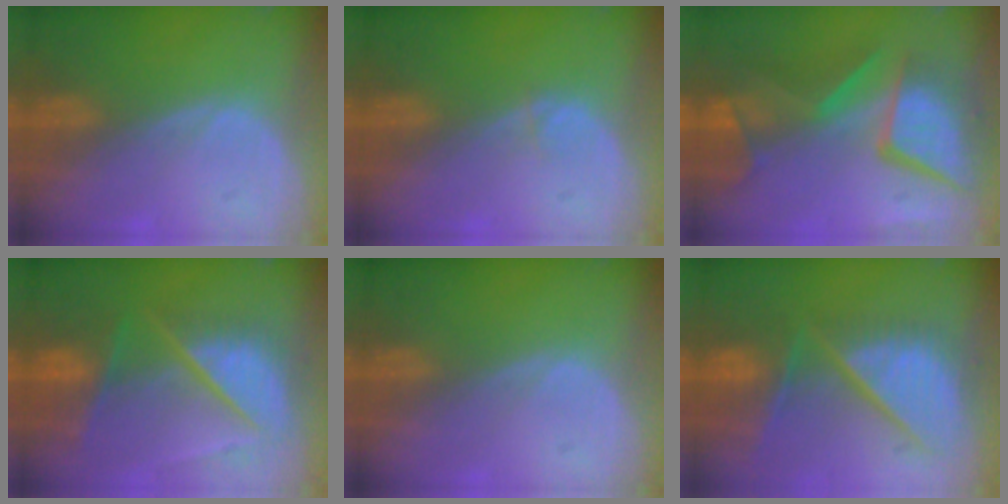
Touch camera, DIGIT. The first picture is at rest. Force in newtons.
{"total": 0.5, "press": 0.5, "slide": 0.1}
{"total": 12.9, "press": 10.6, "slide": 7.3}
{"total": 10.6, "press": 8.7, "slide": 6.0}
{"total": 0.0}
{"total": 12.4, "press": 10.2, "slide": 7.0}